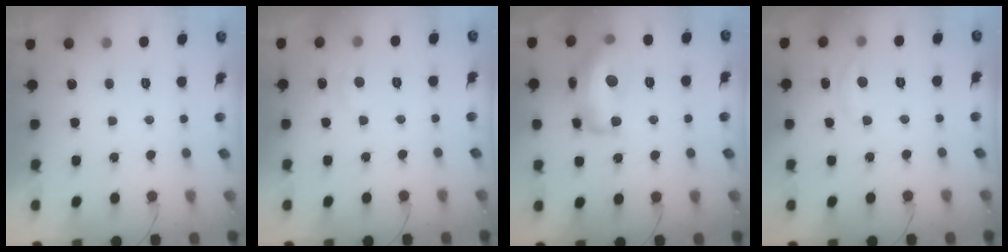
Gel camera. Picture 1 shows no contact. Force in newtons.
{"total": 5.1, "press": 5.0, "slide": 0.6}
{"total": 18.0, "press": 17.9, "slide": 1.0}
{"total": 2.9, "press": 2.9, "slide": 0.2}